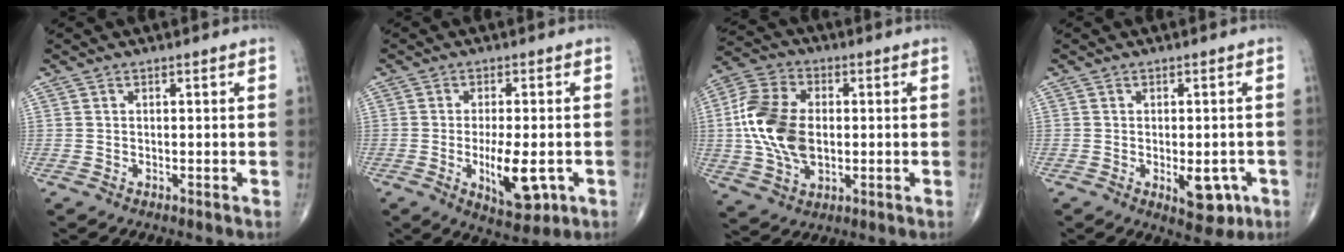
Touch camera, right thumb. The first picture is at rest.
{"total": 9.7, "force": [-2.5, 3.8, 8.6], "torque": [-0.133, -0.011, -0.031]}
{"total": 15.3, "force": [0.1, 9.8, 11.7], "torque": [-0.233, 0.011, 0.001]}
{"total": 6.6, "force": [-2.1, 3.3, 5.4], "torque": [-0.050, -0.002, -0.017]}